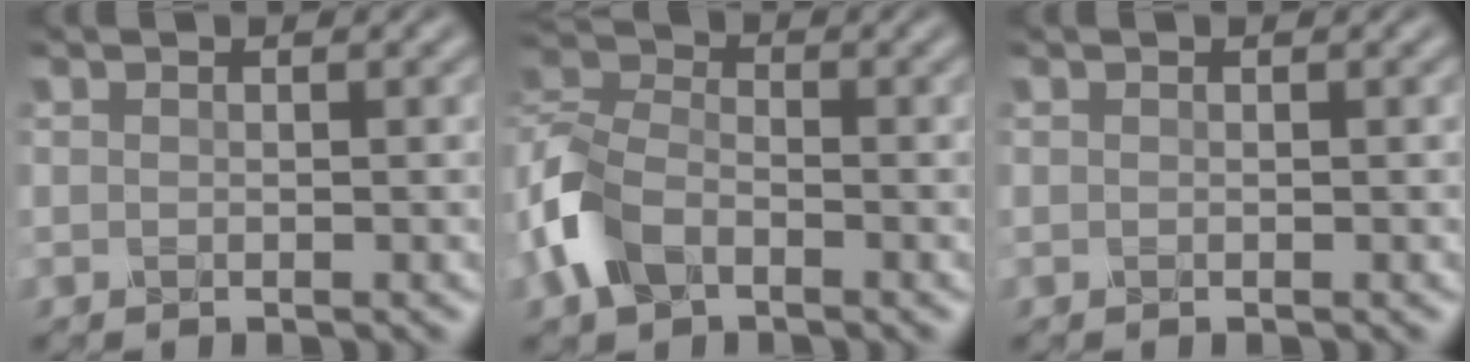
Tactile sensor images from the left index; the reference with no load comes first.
{"total": 6.0, "force": [-3.0, 3.8, 3.6], "torque": [-0.089, 0.006, -0.075]}
{"total": 0.0}